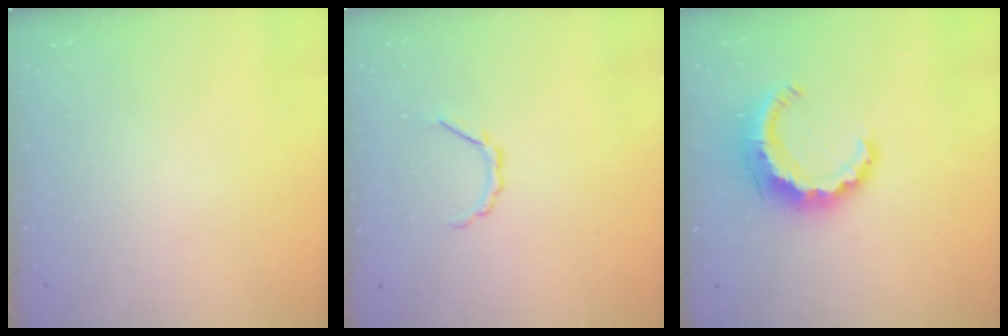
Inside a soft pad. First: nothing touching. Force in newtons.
{"total": 3.3, "press": 3.1, "slide": 1.1}
{"total": 9.7, "press": 9.7, "slide": 1.1}